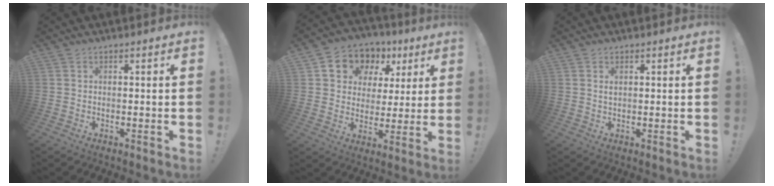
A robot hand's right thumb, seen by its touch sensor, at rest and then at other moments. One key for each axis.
{"total": 10.4, "fx": 4.8, "fy": 8.4, "fz": 3.8, "tx": -0.063, "ty": -0.029, "tz": 0.094}
{"total": 1.0, "fx": 0.5, "fy": 0.6, "fz": 0.7, "tx": -0.009, "ty": -0.001, "tz": 0.008}